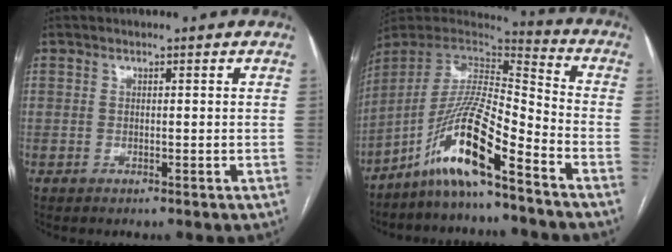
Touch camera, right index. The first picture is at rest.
{"total": 14.0, "force": [-9.2, 0.8, 10.5], "torque": [-0.205, 0.001, -0.173]}